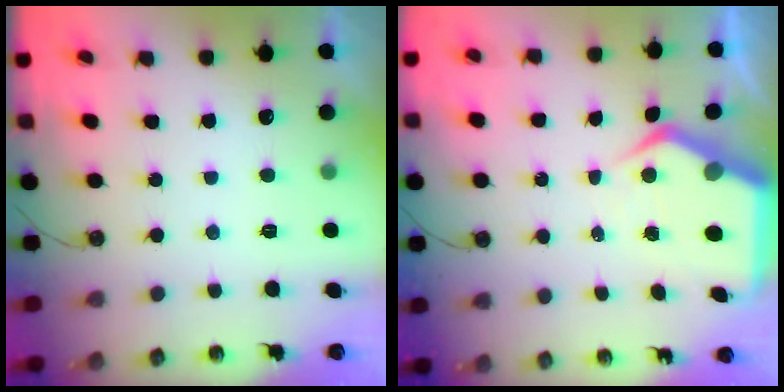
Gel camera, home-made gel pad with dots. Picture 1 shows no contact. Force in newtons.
{"total": 7.4, "press": 7.3, "slide": 0.7}